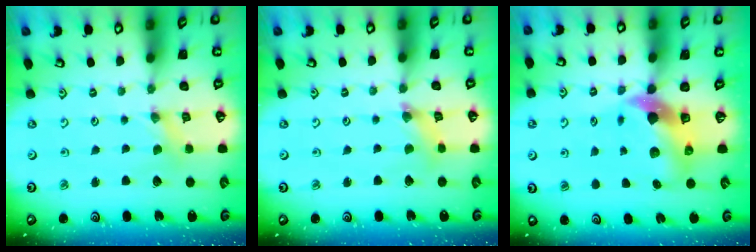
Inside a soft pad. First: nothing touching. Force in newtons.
{"total": 2.5, "press": 2.5, "slide": 0.2}
{"total": 10.5, "press": 10.4, "slide": 1.4}